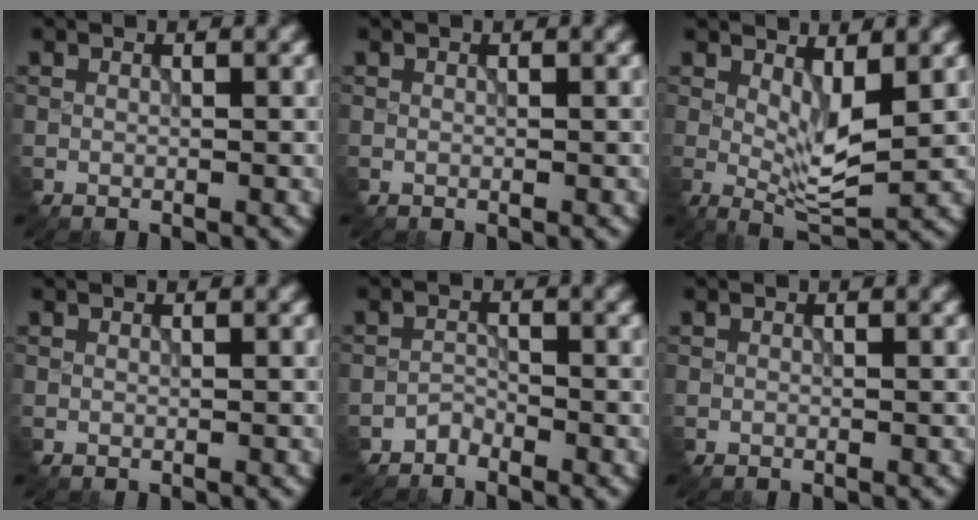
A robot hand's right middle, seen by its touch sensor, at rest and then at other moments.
{"total": 0.0}
{"total": 3.6, "force": [0.8, 1.3, 3.3], "torque": [-0.064, -0.007, 0.015]}
{"total": 0.0}
{"total": 1.3, "force": [-1.2, 0.2, -0.4], "torque": [0.005, 0.006, -0.024]}
{"total": 0.0}